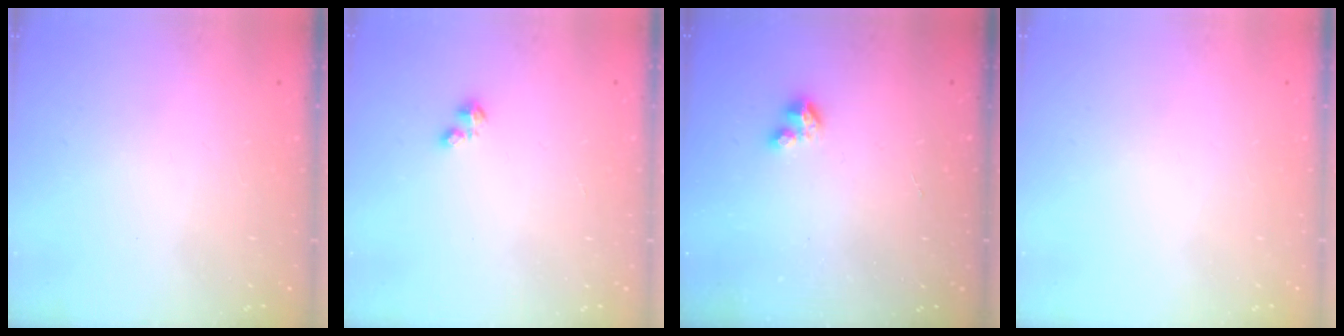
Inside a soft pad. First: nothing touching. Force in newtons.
{"total": 1.1, "press": 1.1, "slide": 0.3}
{"total": 2.9, "press": 2.9, "slide": 0.2}
{"total": 0.0}